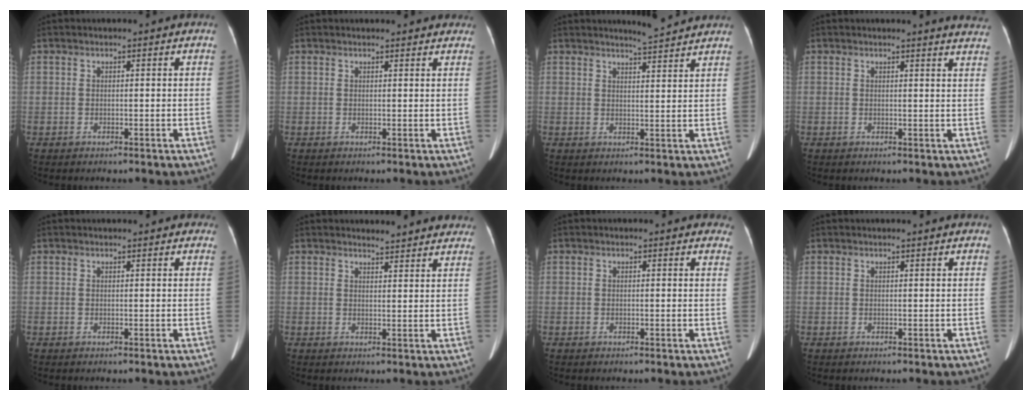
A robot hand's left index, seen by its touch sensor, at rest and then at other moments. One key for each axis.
{"total": 6.3, "fx": 5.8, "fy": 1.6, "fz": 1.8, "tx": -0.015, "ty": 0.017, "tz": 0.056}
{"total": 4.6, "fx": 4.5, "fy": -0.2, "fz": 1.1, "tx": -0.028, "ty": 0.001, "tz": 0.060}
{"total": 5.9, "fx": 5.7, "fy": 0.0, "fz": 1.3, "tx": -0.008, "ty": -0.025, "tz": 0.033}
{"total": 4.6, "fx": 4.0, "fy": 1.4, "fz": 1.7, "tx": -0.017, "ty": 0.024, "tz": 0.040}
{"total": 8.0, "fx": 7.7, "fy": 1.3, "fz": 1.5, "tx": -0.004, "ty": -0.002, "tz": 0.070}
{"total": 3.4, "fx": 3.0, "fy": 1.4, "fz": 0.8, "tx": 0.008, "ty": -0.004, "tz": 0.008}
{"total": 2.6, "fx": 2.6, "fy": 0.0, "fz": 0.7, "tx": -0.013, "ty": 0.013, "tz": 0.027}